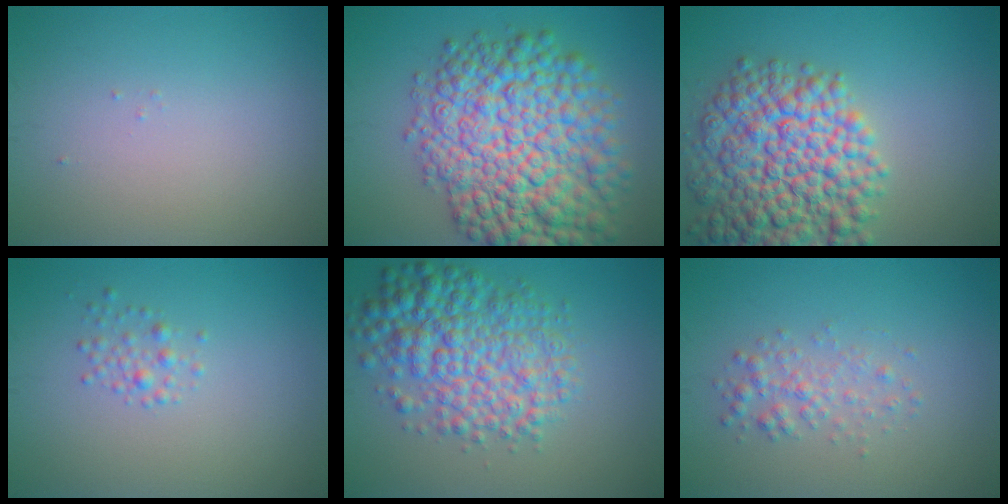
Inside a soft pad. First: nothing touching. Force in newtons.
{"total": 13.6, "press": 13.6, "slide": 0.3}
{"total": 11.1, "press": 11.0, "slide": 0.4}
{"total": 1.3, "press": 1.3, "slide": 0.0}
{"total": 7.5, "press": 7.5, "slide": 0.1}
{"total": 2.1, "press": 2.1, "slide": 0.0}